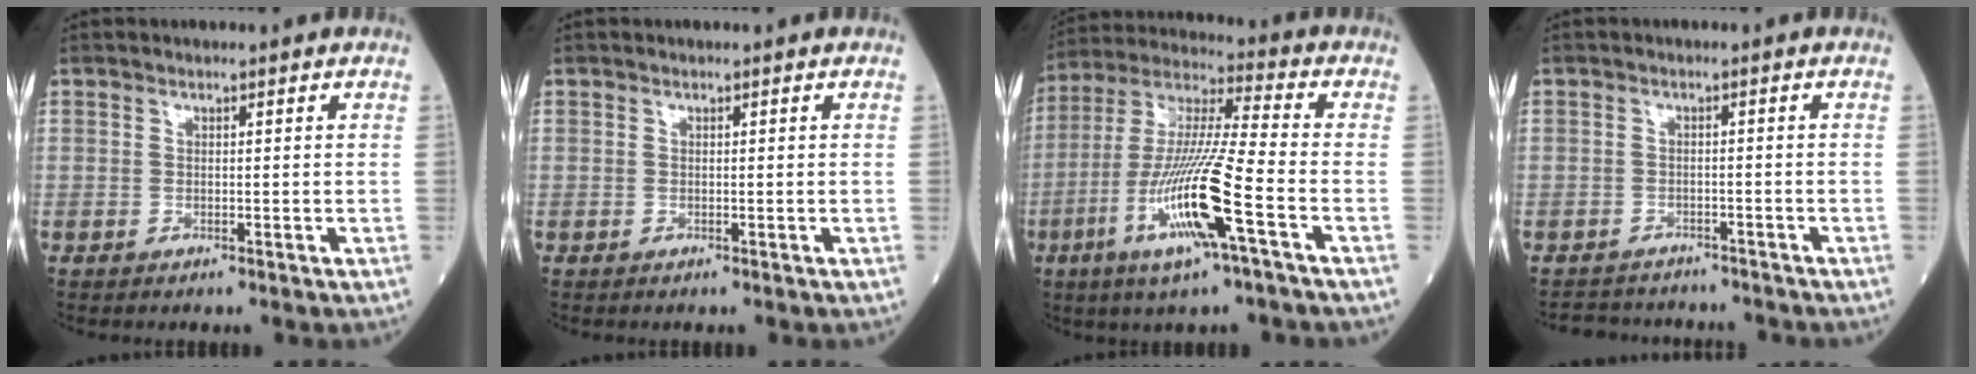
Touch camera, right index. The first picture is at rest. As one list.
[{"total": 0.0}, {"total": 16.4, "force": [-6.2, 0.1, 15.2], "torque": [-0.308, -0.015, -0.120]}, {"total": 6.7, "force": [-6.2, 2.3, 0.6], "torque": [-0.007, 0.008, -0.081]}]